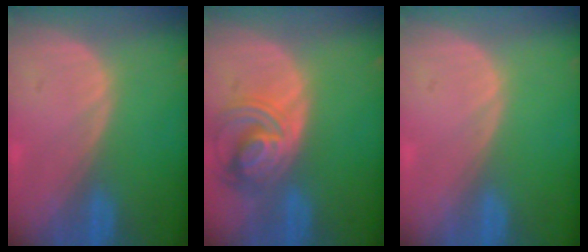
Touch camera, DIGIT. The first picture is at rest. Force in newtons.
{"total": 7.8, "press": 6.9, "slide": 3.8}
{"total": 0.0}